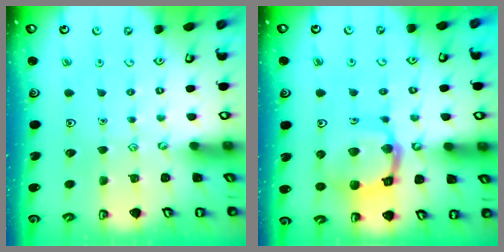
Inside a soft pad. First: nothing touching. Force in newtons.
{"total": 14.1, "press": 14.1, "slide": 1.5}